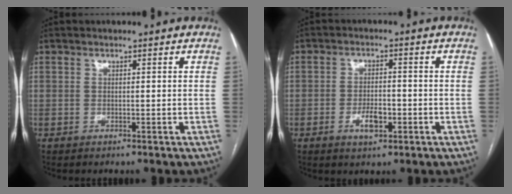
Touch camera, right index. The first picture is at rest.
{"total": 4.3, "force": [-1.7, 1.8, 3.5], "torque": [-0.062, 0.002, -0.026]}